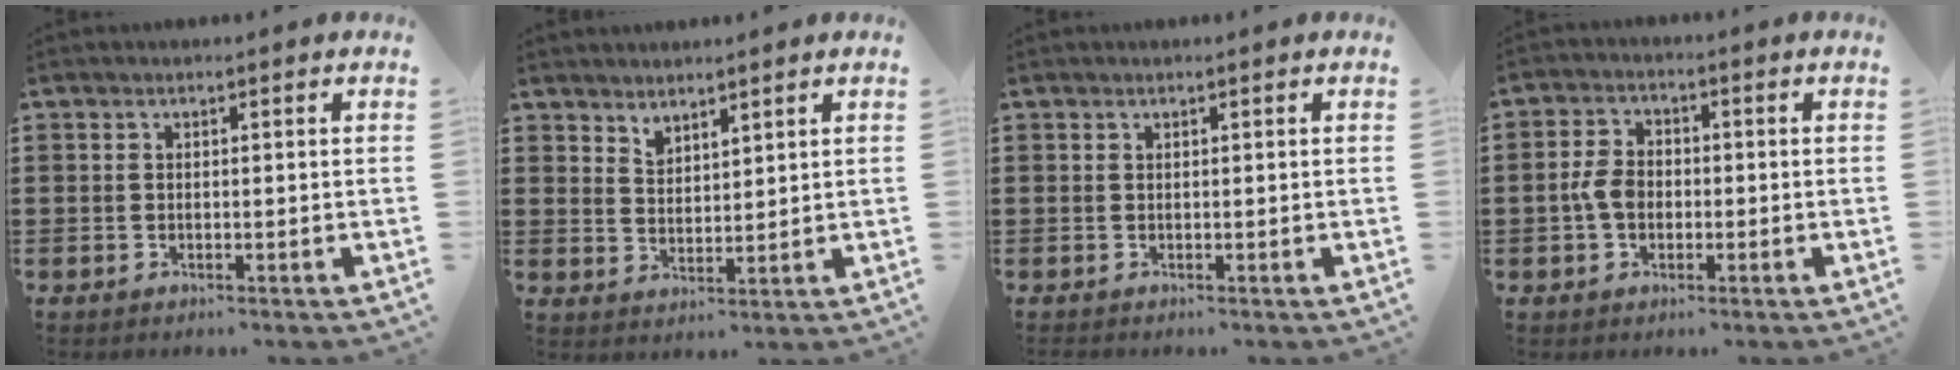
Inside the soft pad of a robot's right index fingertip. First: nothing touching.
{"total": 2.8, "force": [2.8, 0.4, -0.3], "torque": [-0.002, -0.004, 0.055]}
{"total": 0.0}
{"total": 4.1, "force": [-0.8, 2.8, 2.9], "torque": [-0.070, 0.001, -0.019]}